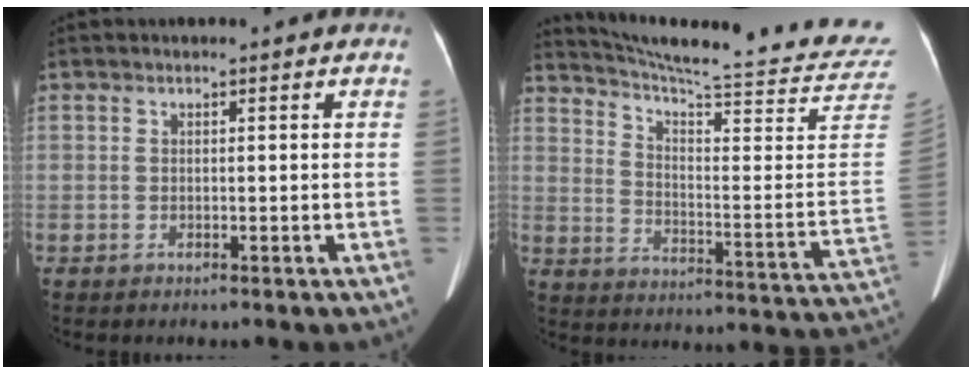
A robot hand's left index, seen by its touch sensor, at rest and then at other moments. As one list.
[{"total": 27.8, "force": [25.6, -1.0, 10.9], "torque": [-0.176, -0.134, 0.323]}]